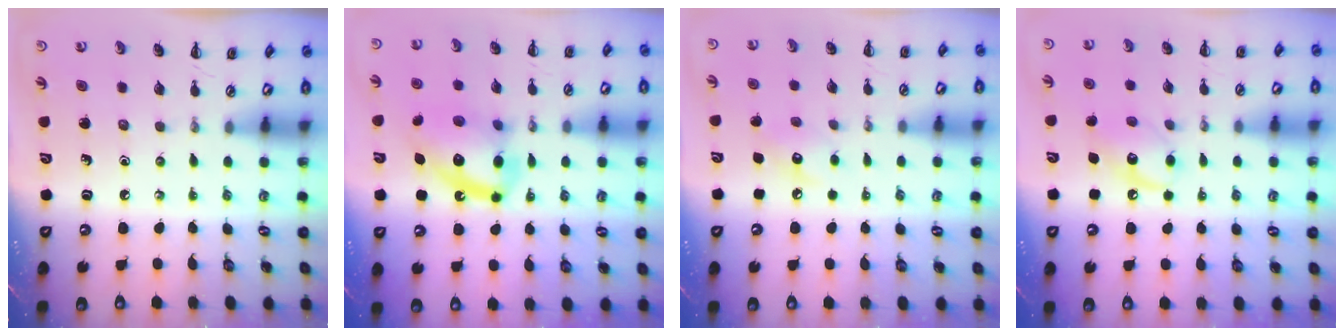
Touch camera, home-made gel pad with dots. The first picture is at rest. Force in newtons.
{"total": 14.2, "press": 14.1, "slide": 2.1}
{"total": 7.3, "press": 7.3, "slide": 0.8}
{"total": 10.1, "press": 10.0, "slide": 0.6}